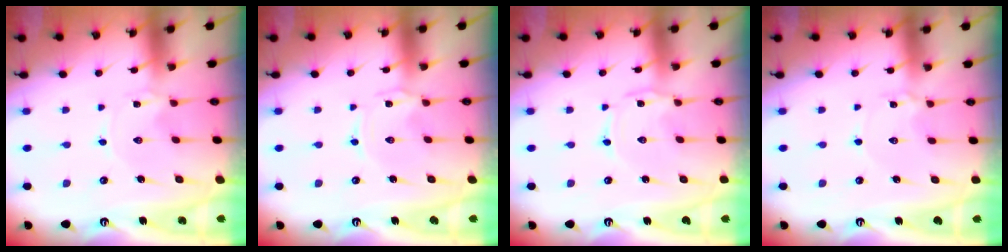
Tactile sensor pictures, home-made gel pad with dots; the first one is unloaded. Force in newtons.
{"total": 0.0}
{"total": 1.0, "press": 1.0, "slide": 0.2}
{"total": 2.9, "press": 2.9, "slide": 0.4}